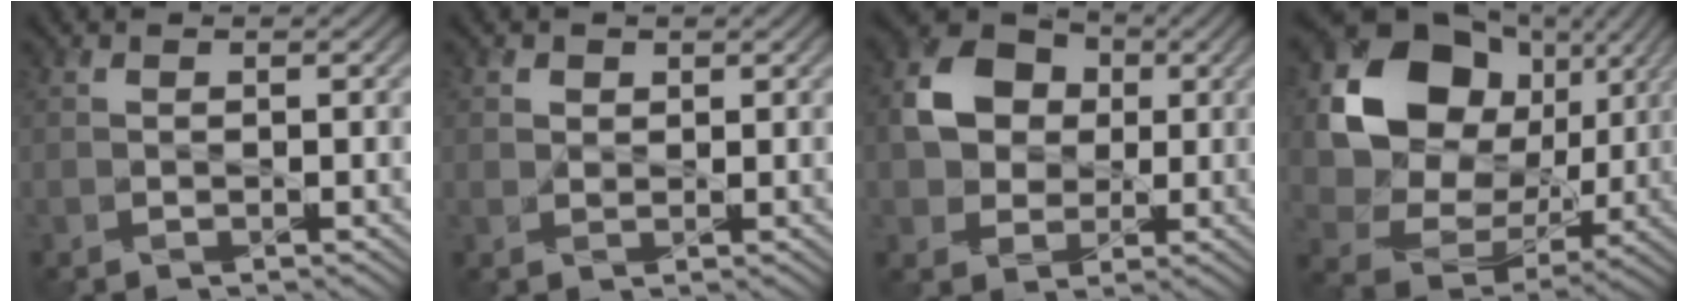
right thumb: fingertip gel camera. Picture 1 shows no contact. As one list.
[{"total": 1.4, "force": [0.9, 1.0, 0.3], "torque": [-0.006, -0.002, 0.017]}, {"total": 8.7, "force": [1.2, 7.1, 4.9], "torque": [-0.111, 0.010, 0.013]}, {"total": 16.2, "force": [4.4, 12.9, 8.8], "torque": [-0.200, 0.005, 0.087]}]